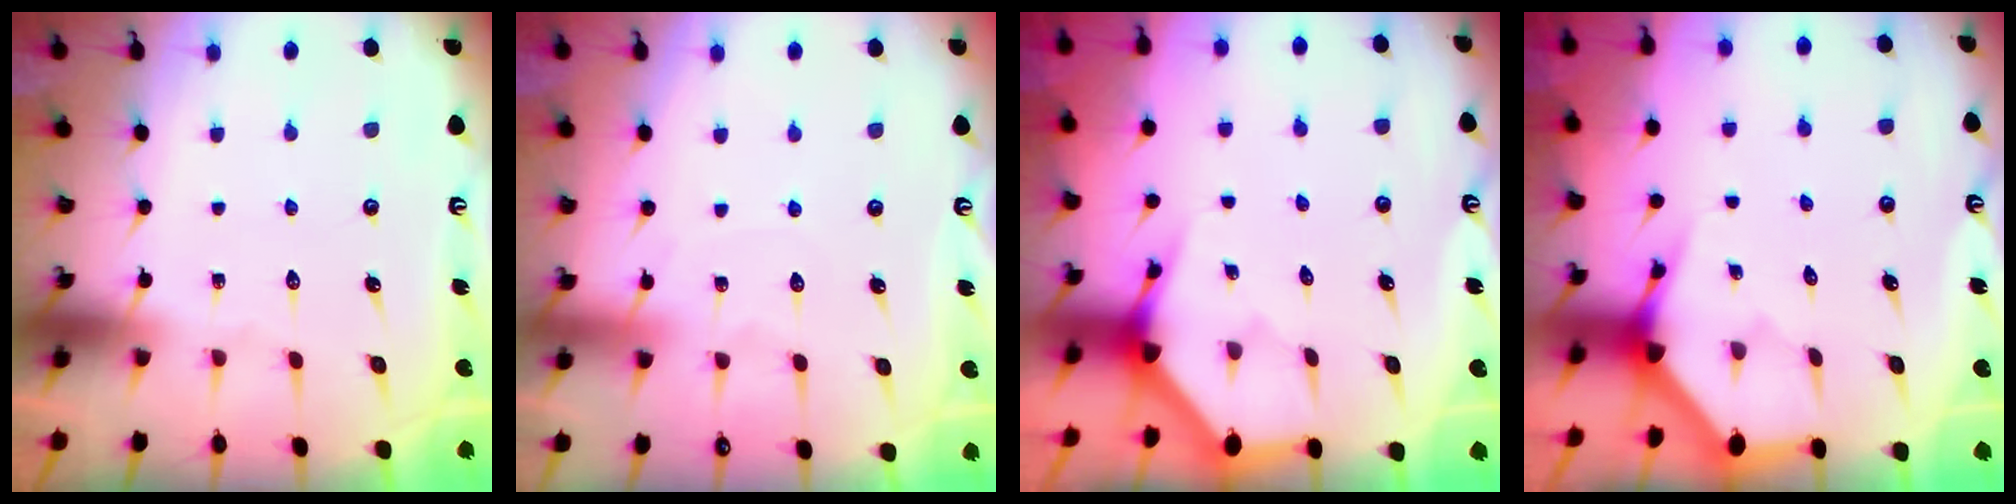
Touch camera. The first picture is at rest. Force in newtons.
{"total": 3.0, "press": 2.9, "slide": 0.4}
{"total": 3.5, "press": 3.5, "slide": 0.2}
{"total": 3.5, "press": 3.5, "slide": 0.2}